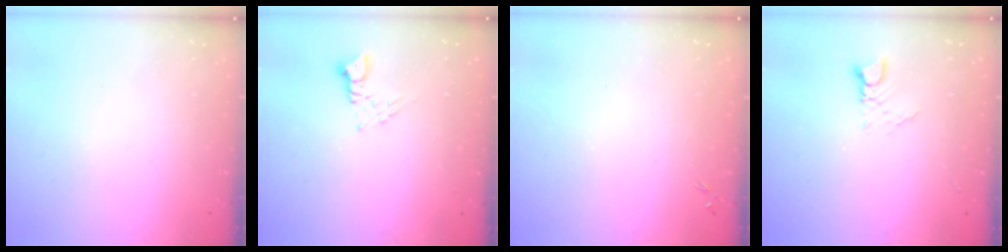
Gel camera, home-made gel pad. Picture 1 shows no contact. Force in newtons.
{"total": 2.5, "press": 2.5, "slide": 0.3}
{"total": 0.0}
{"total": 3.4, "press": 3.4, "slide": 0.2}